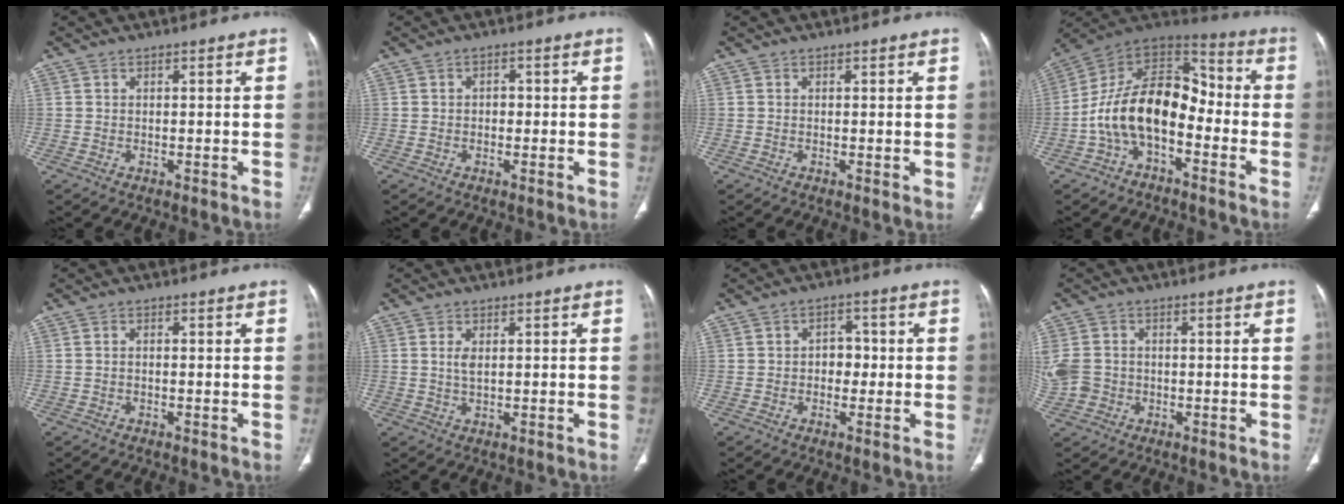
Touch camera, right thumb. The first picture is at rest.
{"total": 1.6, "force": [-0.1, 1.2, 1.0], "torque": [-0.007, 0.006, -0.004]}
{"total": 0.7, "force": [0.1, 0.2, 0.7], "torque": [-0.015, -0.004, 0.000]}
{"total": 16.5, "force": [-4.3, 9.8, 12.6], "torque": [-0.201, 0.077, -0.085]}
{"total": 0.6, "force": [-0.2, 0.4, 0.5], "torque": [-0.007, 0.001, -0.008]}
{"total": 2.2, "force": [0.5, 1.1, 1.9], "torque": [-0.040, -0.002, 0.014]}
{"total": 3.9, "force": [-0.4, 3.0, 2.4], "torque": [-0.012, 0.014, -0.012]}
{"total": 7.9, "force": [-1.2, 6.8, 3.8], "torque": [-0.090, 0.018, -0.013]}